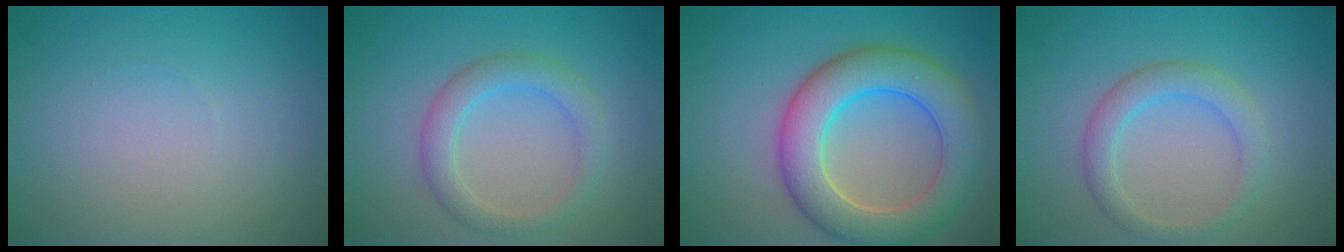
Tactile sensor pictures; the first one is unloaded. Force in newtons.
{"total": 3.2, "press": 3.2, "slide": 0.1}
{"total": 8.2, "press": 8.2, "slide": 0.4}
{"total": 3.0, "press": 3.0, "slide": 0.1}